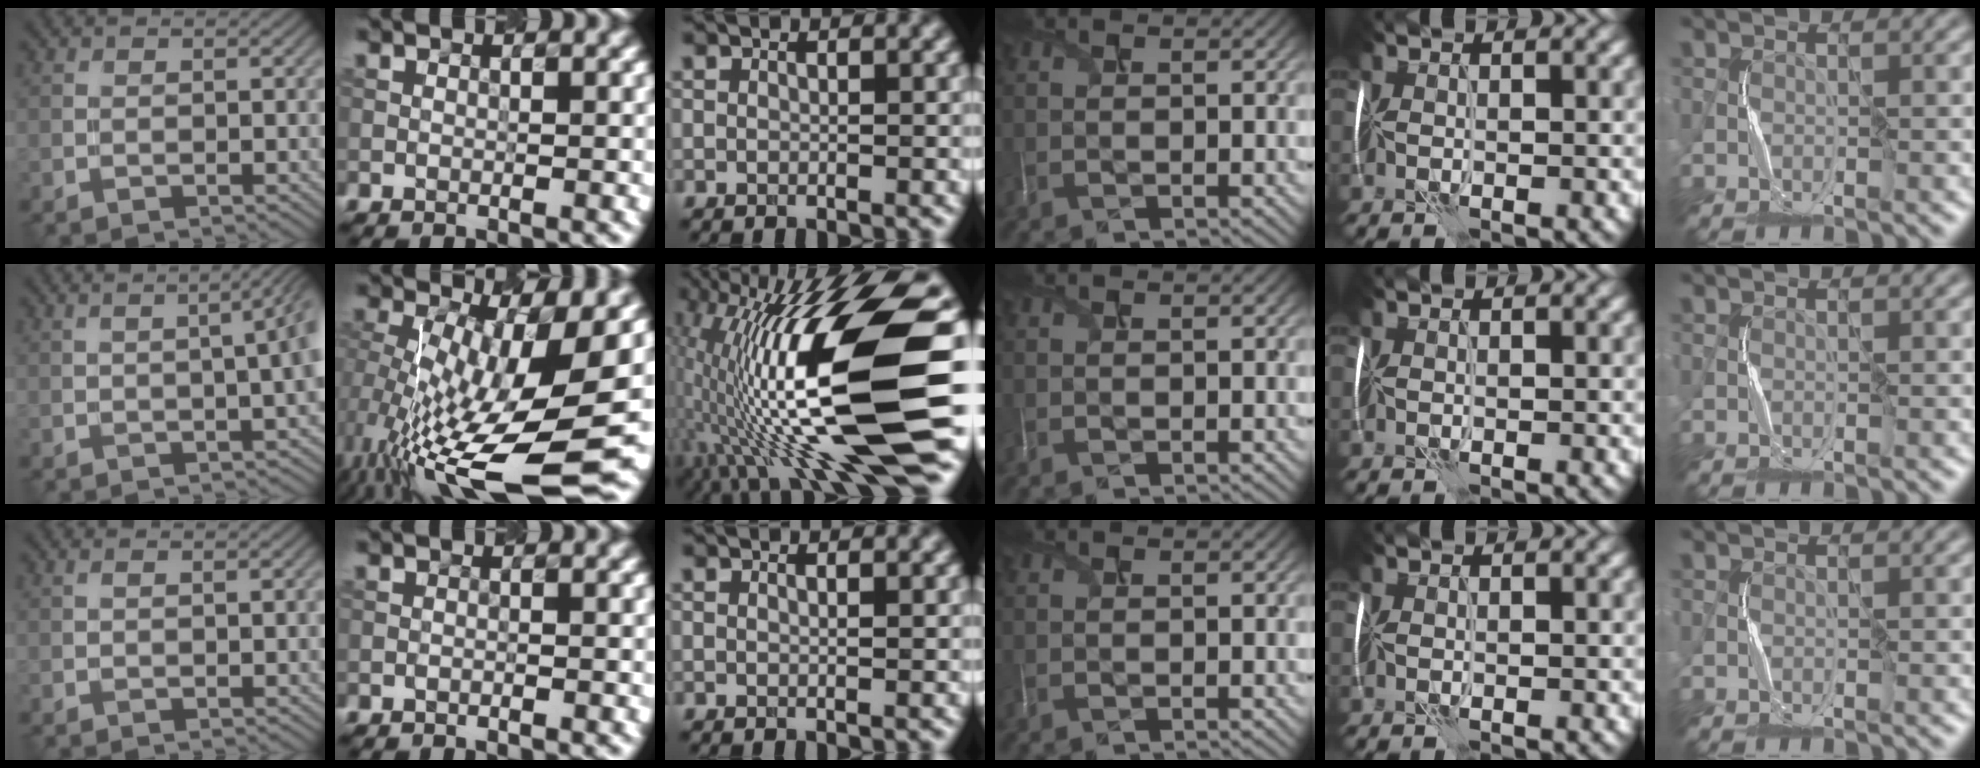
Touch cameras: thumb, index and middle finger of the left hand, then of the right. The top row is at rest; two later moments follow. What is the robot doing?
{"motion": "shake", "object": "plastic piggy bank"}